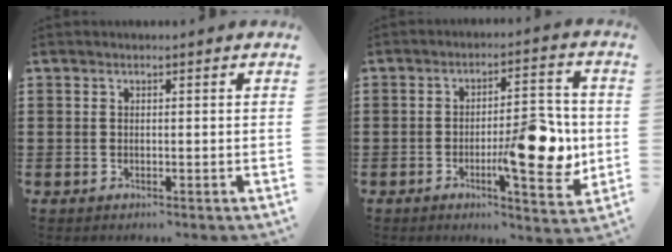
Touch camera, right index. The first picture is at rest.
{"total": 11.8, "force": [-2.0, 3.7, 11.1], "torque": [-0.144, -0.003, -0.029]}